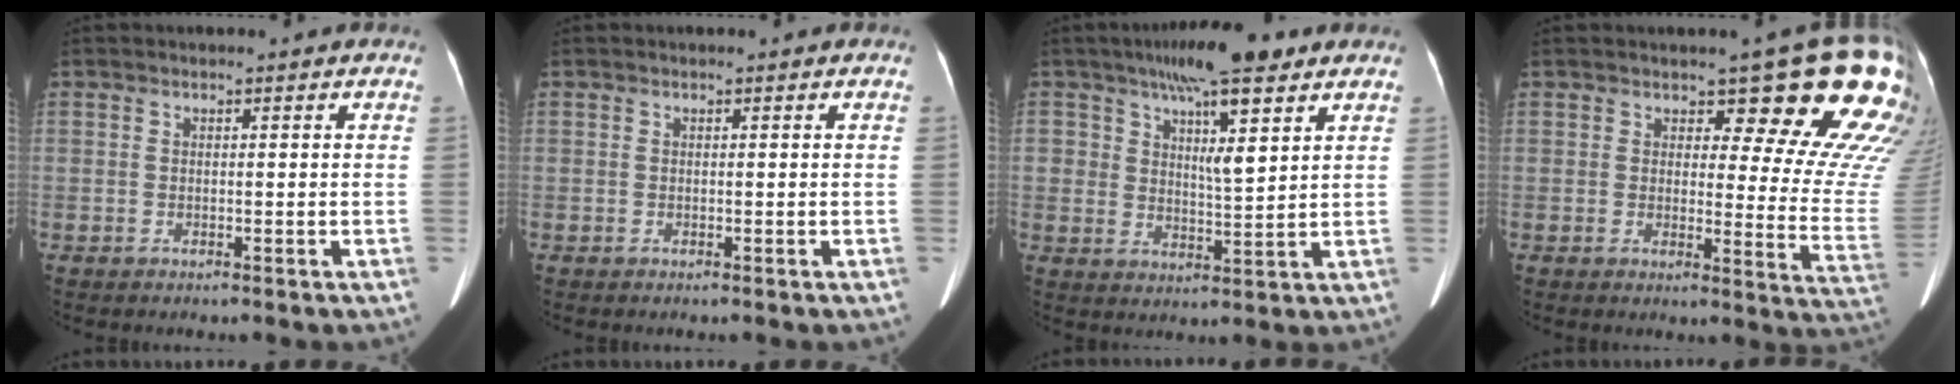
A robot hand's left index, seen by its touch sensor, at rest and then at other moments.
{"total": 0.0}
{"total": 10.2, "force": [6.4, 2.6, 7.5], "torque": [-0.118, 0.011, 0.101]}
{"total": 16.0, "force": [11.8, 4.2, 9.9], "torque": [-0.092, -0.061, 0.113]}